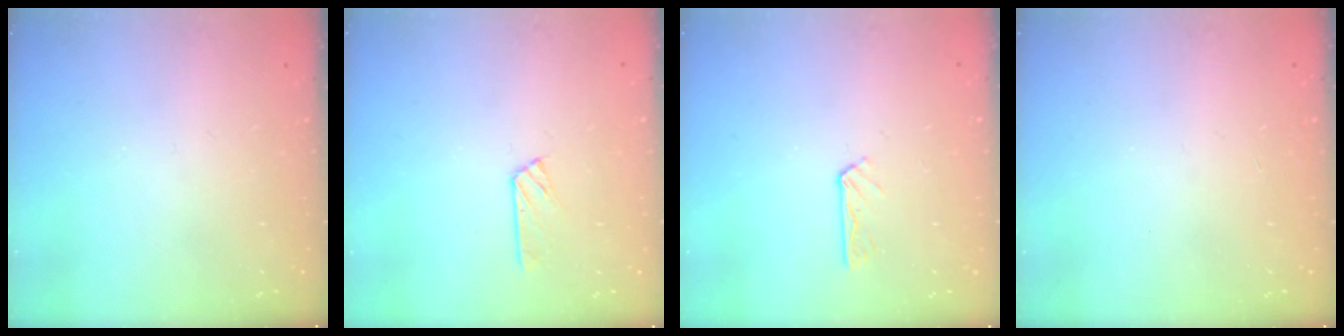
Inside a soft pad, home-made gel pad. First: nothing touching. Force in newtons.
{"total": 3.8, "press": 3.7, "slide": 0.5}
{"total": 2.9, "press": 2.9, "slide": 0.3}
{"total": 0.0}